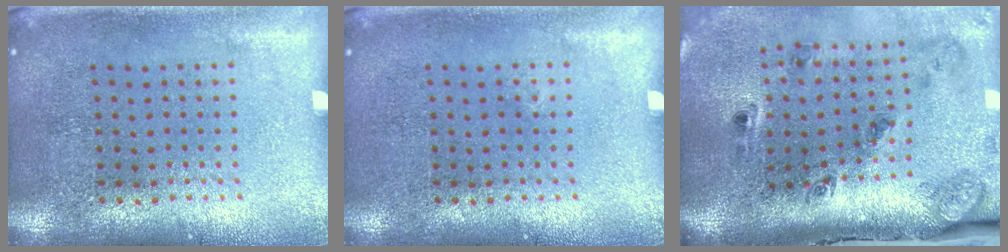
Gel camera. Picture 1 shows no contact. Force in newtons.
{"total": 0.0}
{"total": 3.1, "press": 2.0, "slide": 2.4}